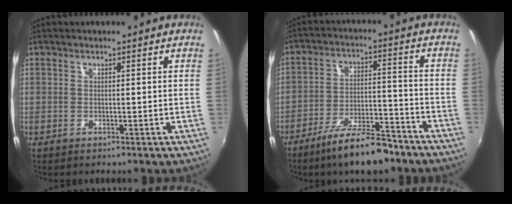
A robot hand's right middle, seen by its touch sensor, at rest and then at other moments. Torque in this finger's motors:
{"motor_torque": [1.18, -0.96, 0.62, 0.21]}